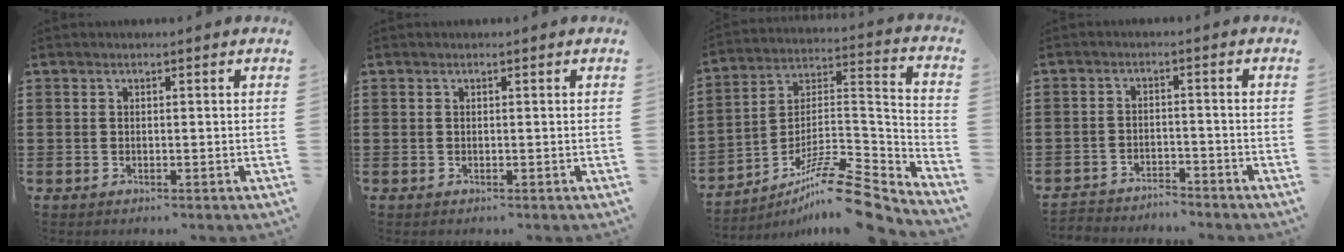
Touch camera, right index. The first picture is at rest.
{"total": 0.0}
{"total": 12.3, "force": [-9.7, 2.3, 7.3], "torque": [-0.118, 0.027, -0.186]}
{"total": 3.3, "force": [-3.3, 0.2, -0.3], "torque": [-0.003, 0.002, -0.072]}